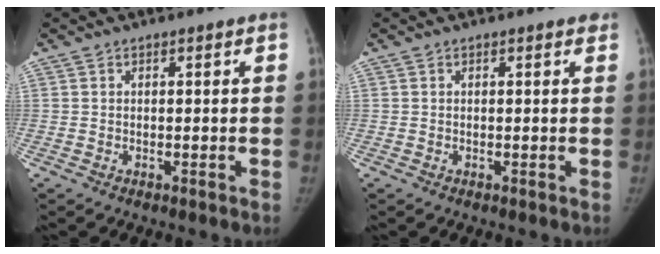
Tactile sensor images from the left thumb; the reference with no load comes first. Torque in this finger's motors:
{"motor_torque": [1.59, 1.34, 0.63, -0.18, 0.08]}